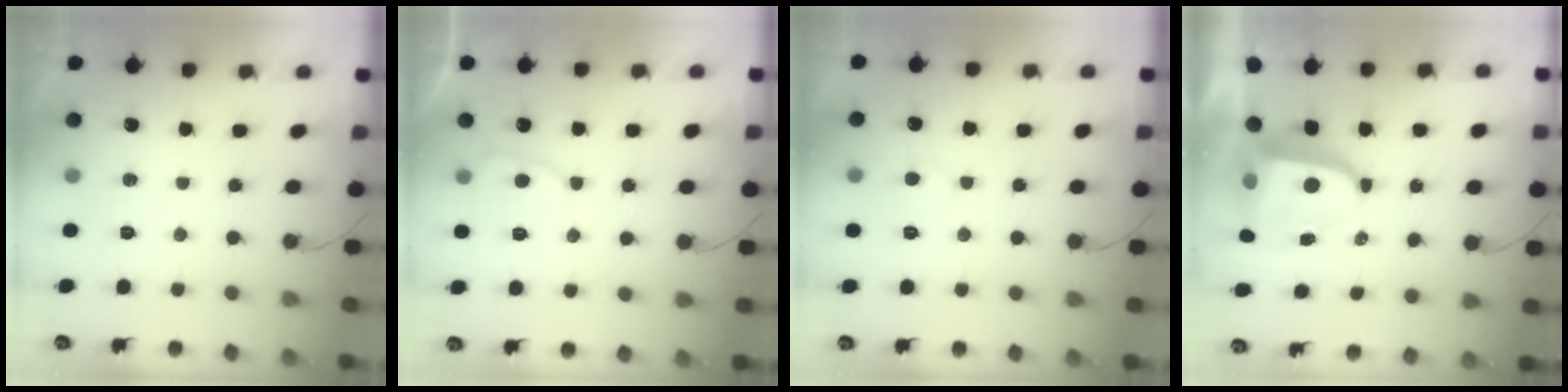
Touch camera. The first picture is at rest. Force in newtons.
{"total": 4.0, "press": 3.9, "slide": 0.5}
{"total": 5.6, "press": 5.6, "slide": 0.3}
{"total": 6.5, "press": 6.5, "slide": 0.6}